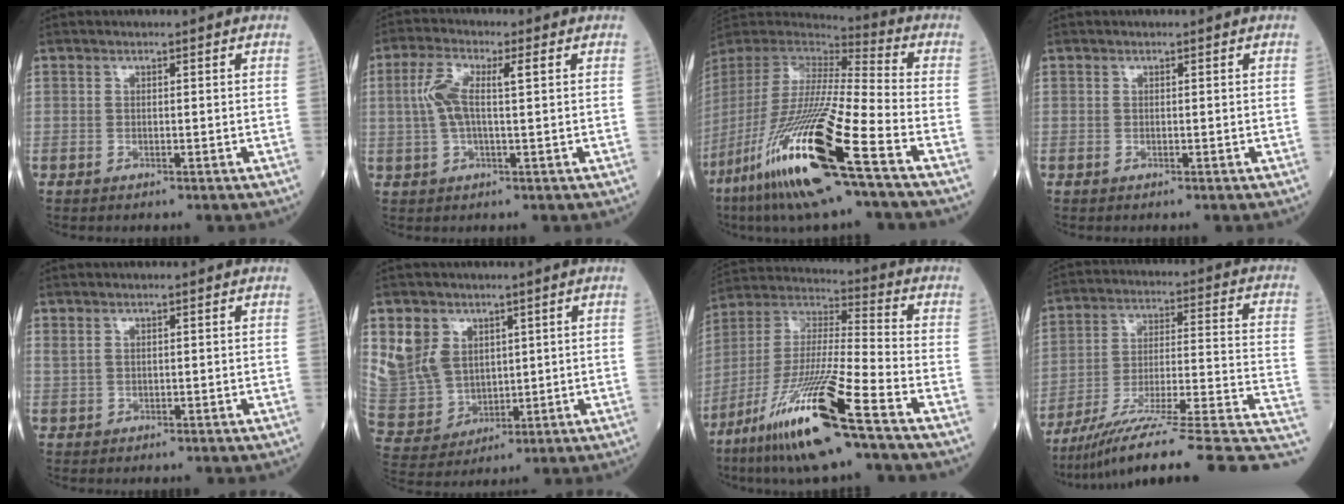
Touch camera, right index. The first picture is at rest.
{"total": 6.1, "force": [1.2, 1.5, 5.8], "torque": [-0.138, 0.025, 0.022]}
{"total": 25.7, "force": [-13.5, 1.1, 21.8], "torque": [-0.463, -0.073, -0.262]}
{"total": 0.0}
{"total": 0.7, "force": [0.5, 0.4, 0.3], "torque": [-0.008, 0.013, 0.013]}
{"total": 10.4, "force": [4.6, 8.3, 4.2], "torque": [-0.113, 0.013, 0.111]}
{"total": 19.0, "force": [-10.9, 0.2, 15.5], "torque": [-0.343, -0.049, -0.210]}
{"total": 22.7, "force": [-16.9, 1.5, 15.1], "torque": [-0.160, 0.026, -0.260]}